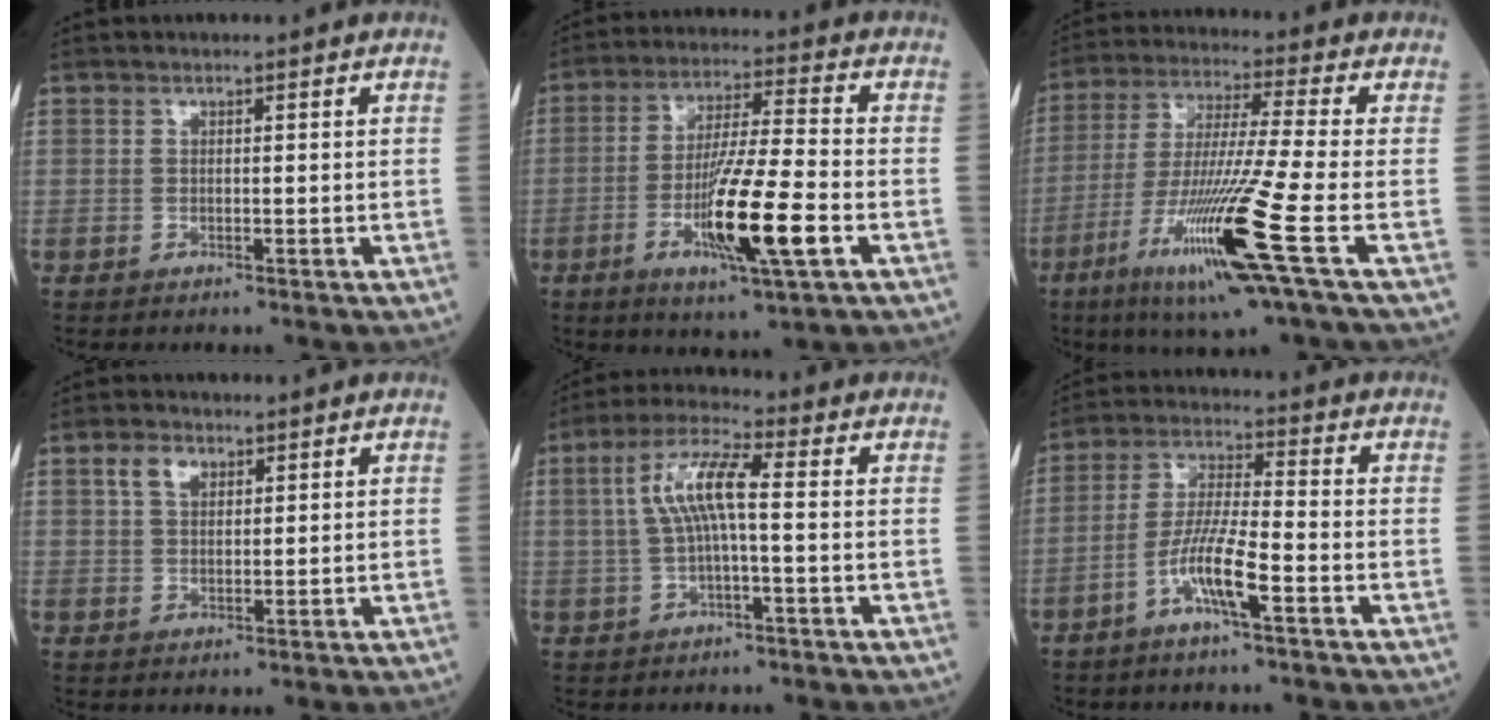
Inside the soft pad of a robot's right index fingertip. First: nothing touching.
{"total": 13.3, "force": [-4.3, 0.6, 12.6], "torque": [-0.230, -0.017, -0.076]}
{"total": 16.2, "force": [-6.5, -1.6, 14.8], "torque": [-0.302, -0.035, -0.124]}
{"total": 3.3, "force": [1.7, 1.9, 2.0], "torque": [-0.043, 0.008, 0.035]}
{"total": 7.5, "force": [0.5, 1.2, 7.4], "torque": [-0.151, 0.022, 0.006]}
{"total": 7.9, "force": [-3.8, 0.5, 6.9], "torque": [-0.140, 0.003, -0.074]}